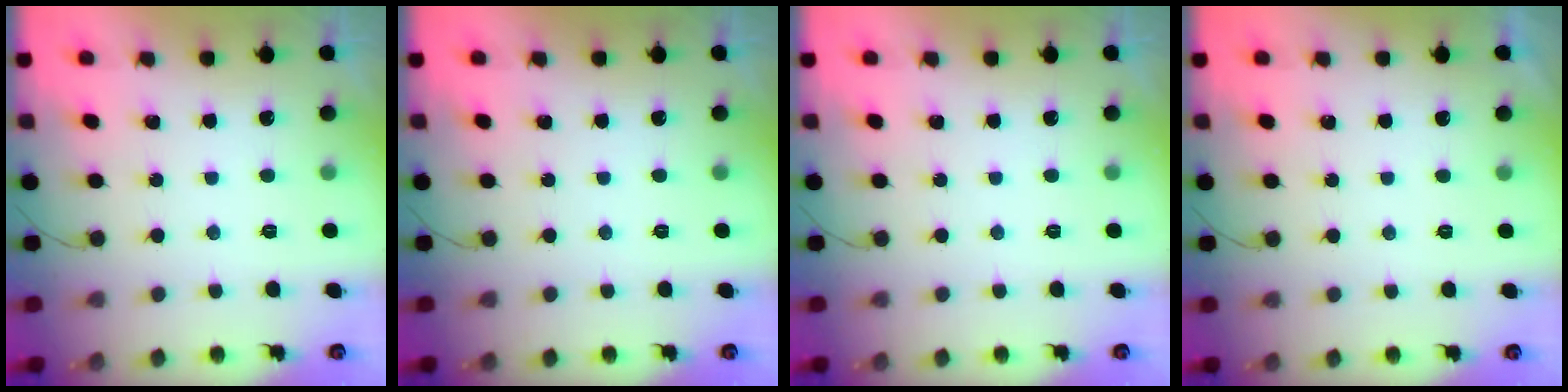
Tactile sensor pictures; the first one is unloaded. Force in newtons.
{"total": 0.0}
{"total": 0.0}
{"total": 1.0, "press": 1.0, "slide": 0.1}